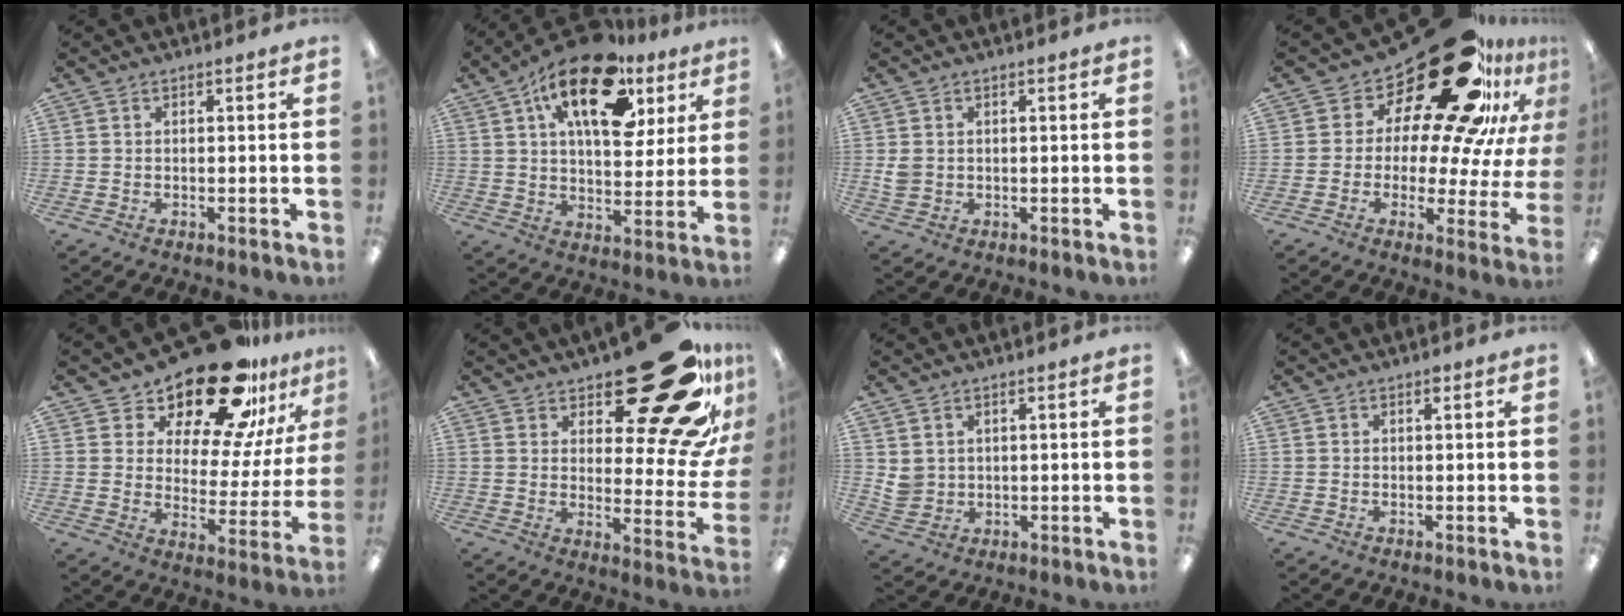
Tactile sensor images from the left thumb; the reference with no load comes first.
{"total": 19.8, "force": [10.7, 9.5, 13.7], "torque": [-0.220, -0.037, 0.179]}
{"total": 2.9, "force": [0.4, 2.6, 1.3], "torque": [-0.017, 0.002, 0.006]}
{"total": 26.9, "force": [17.9, 11.3, 16.5], "torque": [-0.237, -0.131, 0.311]}
{"total": 22.2, "force": [18.1, 7.3, 10.6], "torque": [-0.179, -0.129, 0.311]}
{"total": 28.4, "force": [17.4, 10.7, 19.8], "torque": [-0.220, -0.125, 0.290]}
{"total": 4.0, "force": [1.8, 3.5, 0.7], "torque": [-0.015, -0.003, 0.036]}
{"total": 1.3, "force": [0.9, 0.5, 0.7], "torque": [-0.007, -0.003, 0.015]}